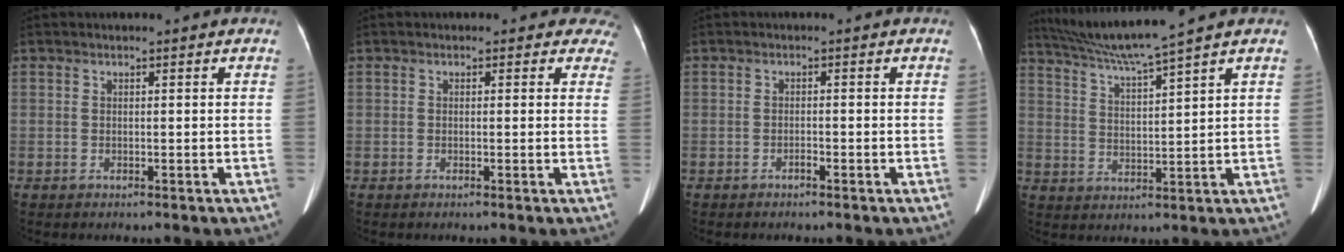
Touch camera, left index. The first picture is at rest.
{"total": 3.2, "force": [2.5, 2.1, -0.1], "torque": [0.031, -0.013, -0.006]}
{"total": 0.6, "force": [-0.6, 0.1, 0.3], "torque": [-0.006, 0.001, -0.011]}
{"total": 8.7, "force": [7.4, -2.3, 3.9], "torque": [-0.074, -0.003, 0.139]}